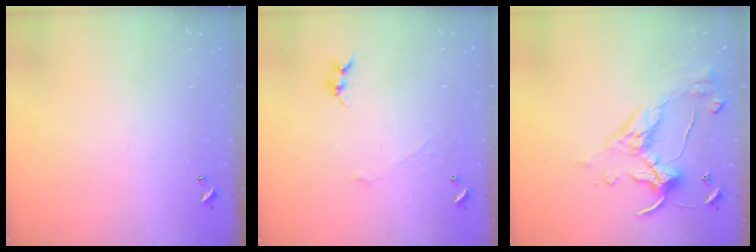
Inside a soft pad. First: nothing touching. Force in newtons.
{"total": 0.0}
{"total": 6.1, "press": 6.0, "slide": 1.2}